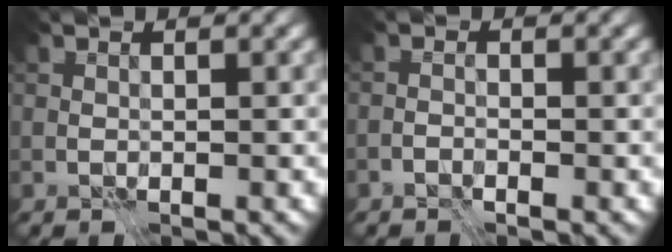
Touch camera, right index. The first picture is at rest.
{"total": 0.9, "force": [-0.9, 0.1, 0.3], "torque": [0.001, 0.011, -0.020]}